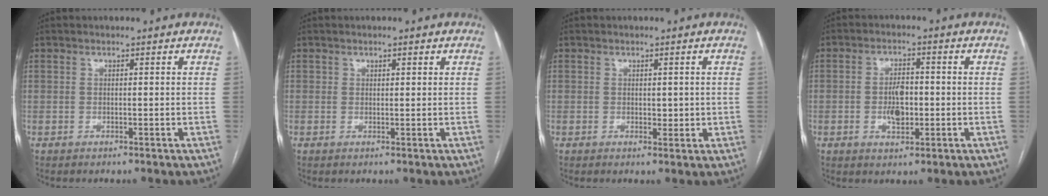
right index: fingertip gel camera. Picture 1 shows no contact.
{"total": 0.9, "force": [0.6, 0.4, 0.5], "torque": [-0.009, 0.002, 0.008]}
{"total": 2.0, "force": [0.2, 1.3, 1.4], "torque": [-0.017, -0.002, 0.006]}
{"total": 4.8, "force": [-0.7, 2.4, 4.0], "torque": [-0.073, 0.003, -0.010]}